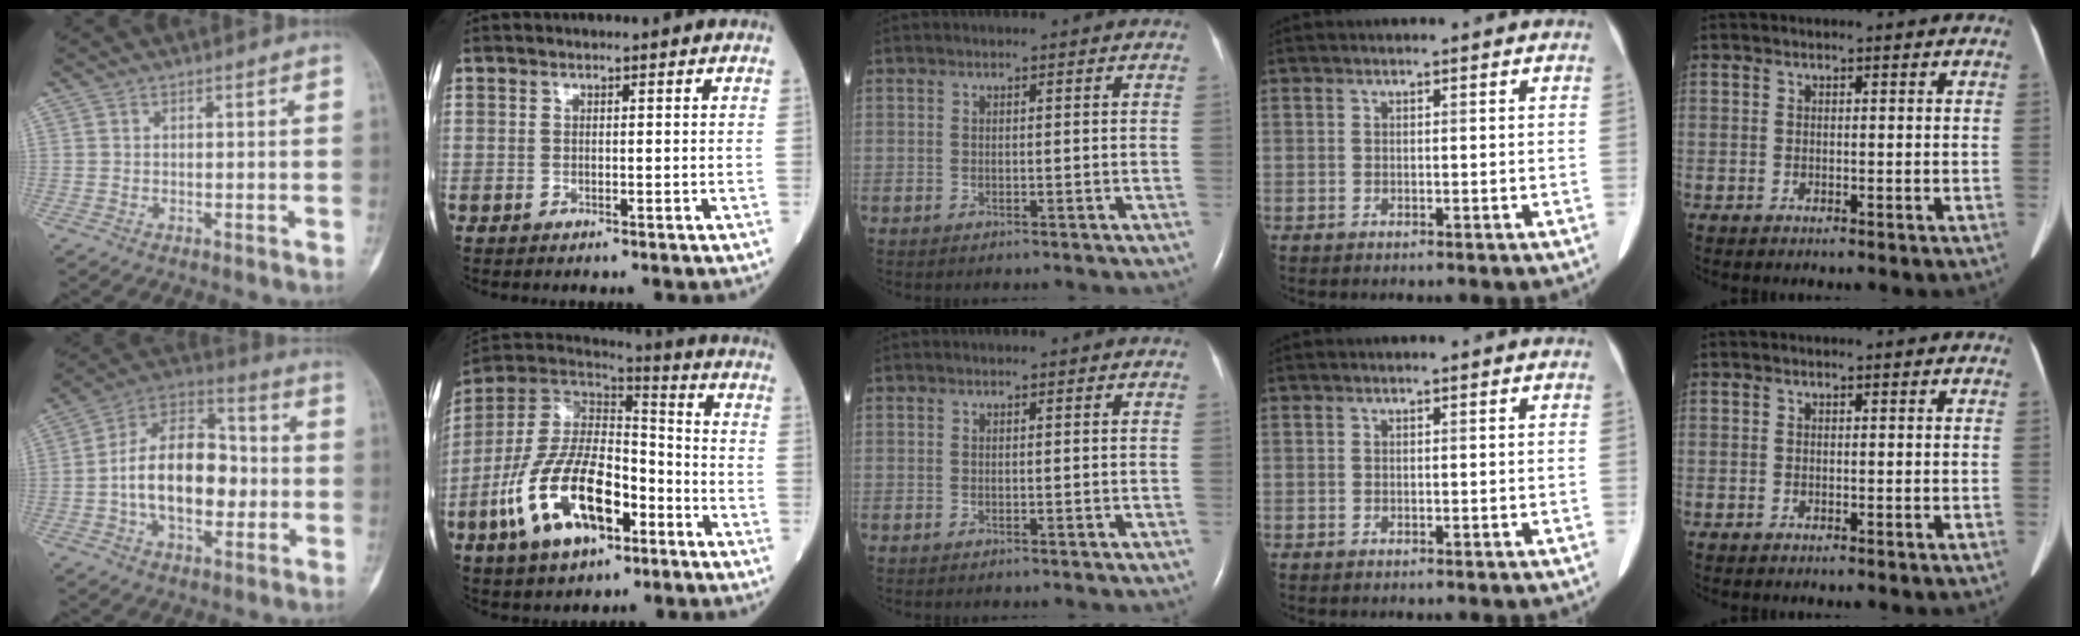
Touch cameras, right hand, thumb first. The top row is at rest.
{"thumb": {"total": 18.3, "force": [-1.8, 11.0, 14.5], "torque": [-0.217, 0.034, -0.035]}, "index": {"total": 18.3, "force": [-7.6, 8.0, 14.6], "torque": [-0.300, 0.005, -0.135]}}